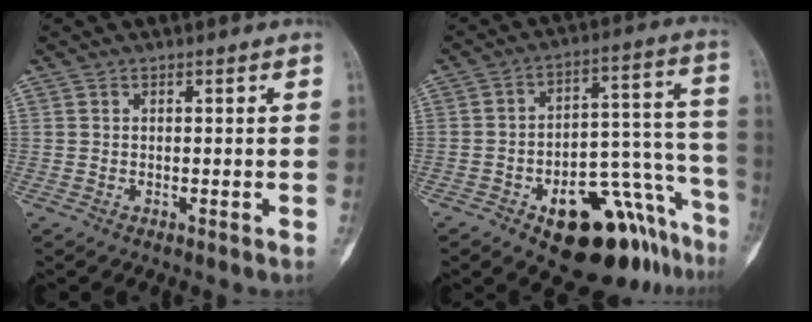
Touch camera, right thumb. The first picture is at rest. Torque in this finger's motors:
{"motor_torque": [2.71, 1.23, 1.36, -1.41, 0.28]}